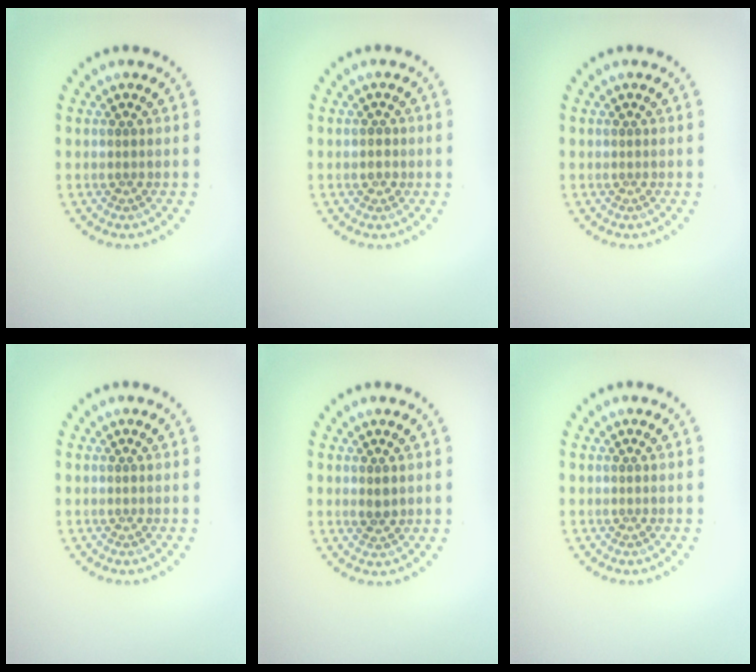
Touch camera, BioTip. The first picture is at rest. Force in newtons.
{"total": 1.1, "press": 1.0, "slide": 0.5}
{"total": 0.0}
{"total": 0.0}
{"total": 1.2, "press": 1.2, "slide": 0.2}
{"total": 0.0}